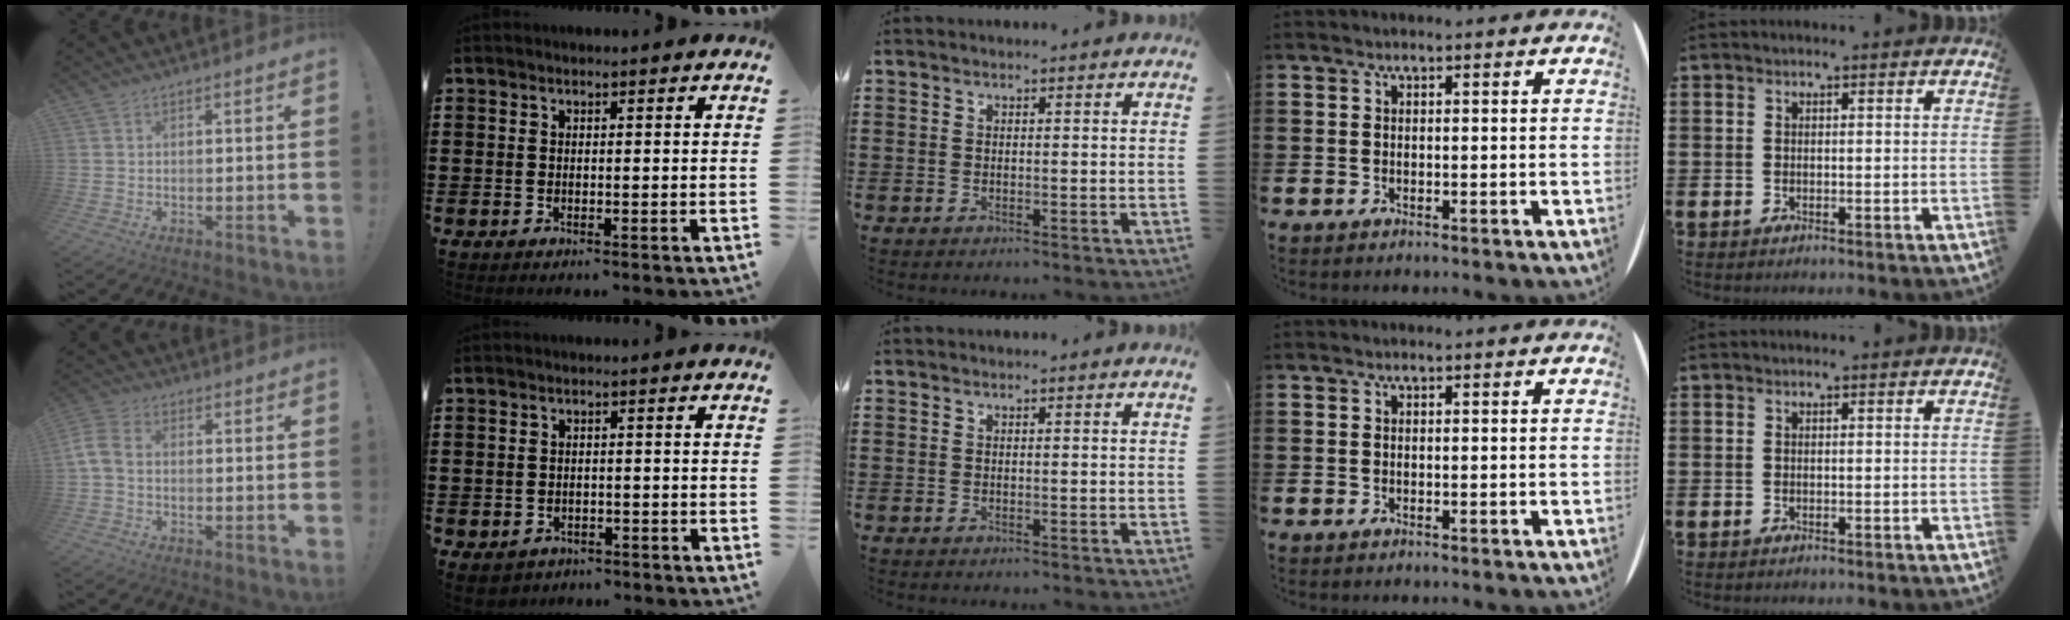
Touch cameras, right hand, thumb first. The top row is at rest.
{"thumb": {"total": 6.1, "force": [0.0, 4.1, 4.4], "torque": [-0.095, 0.006, 0.005]}, "index": {"total": 1.8, "force": [-1.6, 0.9, 0.2], "torque": [-0.017, 0.001, -0.037]}}